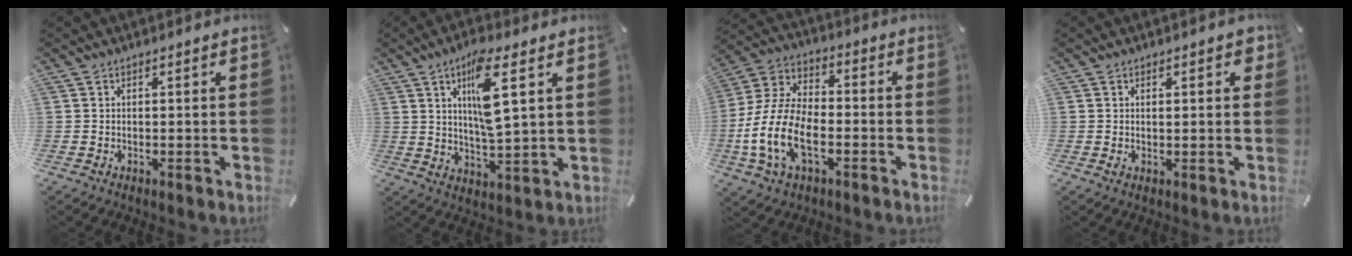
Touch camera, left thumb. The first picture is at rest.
{"total": 11.9, "force": [4.4, 2.8, 10.6], "torque": [-0.184, -0.011, 0.066]}
{"total": 14.4, "force": [-5.8, 8.4, 10.1], "torque": [-0.224, 0.014, -0.105]}
{"total": 2.2, "force": [0.9, 1.2, 1.7], "torque": [-0.019, -0.001, 0.011]}